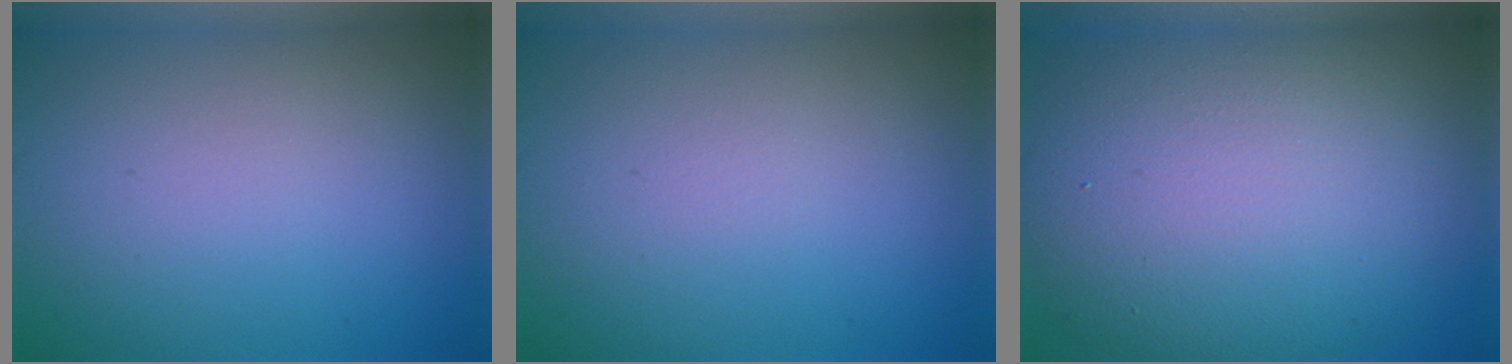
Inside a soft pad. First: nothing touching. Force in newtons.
{"total": 0.0}
{"total": 12.6, "press": 12.5, "slide": 0.5}